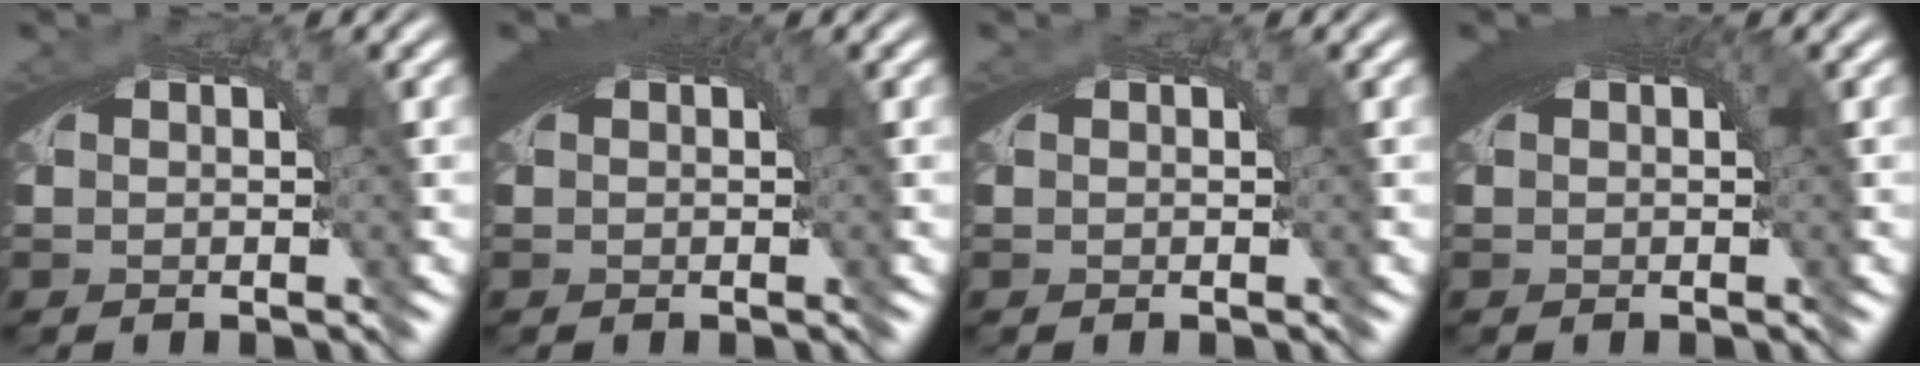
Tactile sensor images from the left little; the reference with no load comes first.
{"total": 4.0, "force": [1.5, 1.2, 3.6], "torque": [-0.044, 0.015, 0.017]}
{"total": 0.0}
{"total": 3.5, "force": [1.3, 1.0, 3.1], "torque": [-0.037, 0.011, 0.017]}